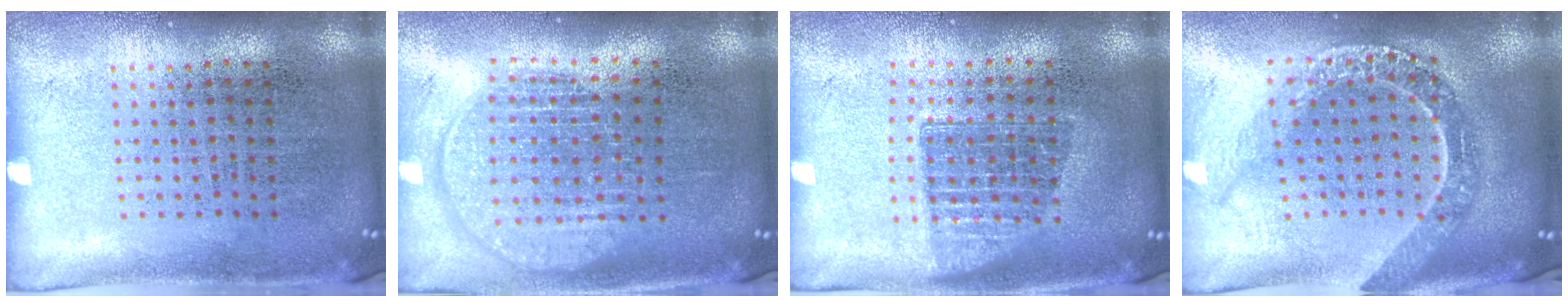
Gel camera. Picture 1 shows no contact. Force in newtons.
{"total": 1.9, "press": 1.6, "slide": 1.0}
{"total": 1.4, "press": 1.2, "slide": 0.8}
{"total": 2.4, "press": 2.0, "slide": 1.3}